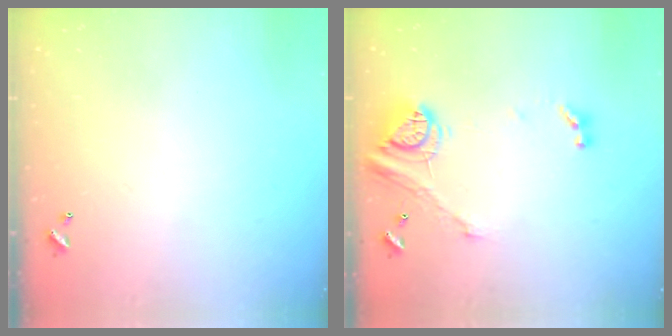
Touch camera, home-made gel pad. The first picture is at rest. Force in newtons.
{"total": 14.1, "press": 14.0, "slide": 1.6}